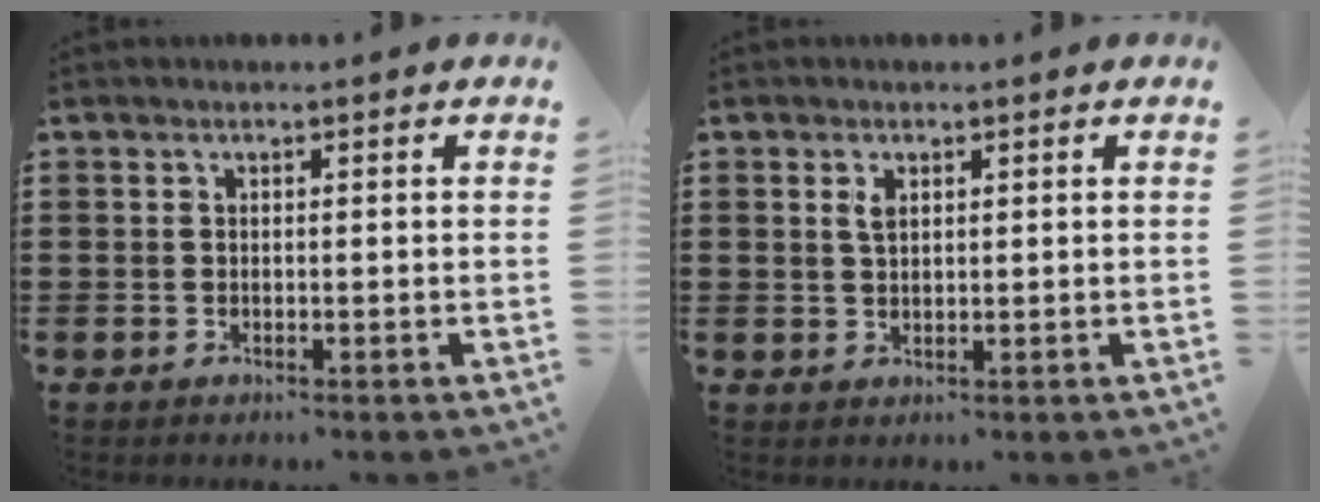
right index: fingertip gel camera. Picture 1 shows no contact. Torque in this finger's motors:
{"motor_torque": [0.08, 0.07, 0.04, 0.04]}